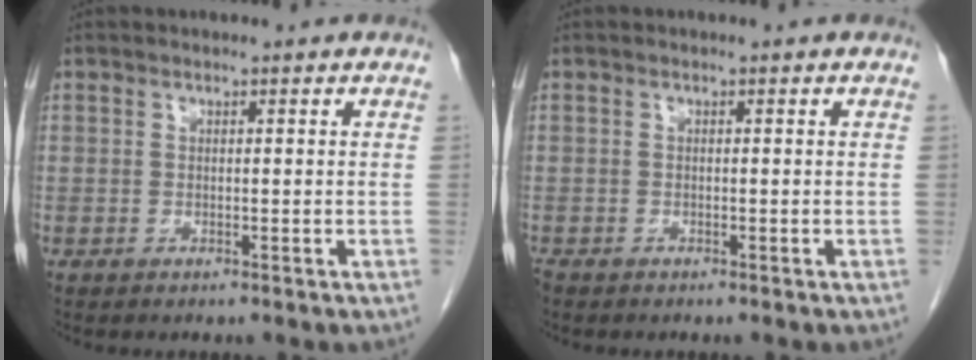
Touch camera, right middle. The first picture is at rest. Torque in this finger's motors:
{"motor_torque": [0.00, -0.58, 0.00, 0.00]}